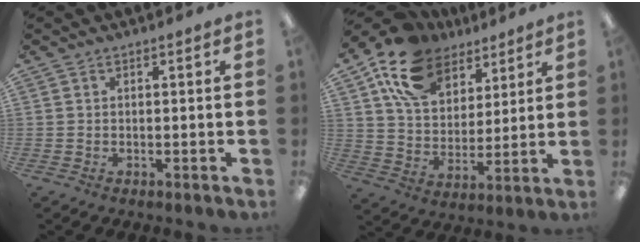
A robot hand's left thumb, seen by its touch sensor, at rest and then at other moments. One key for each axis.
{"total": 16.8, "fx": 10.8, "fy": 10.5, "fz": 7.6, "tx": -0.149, "ty": -0.044, "tz": 0.202}